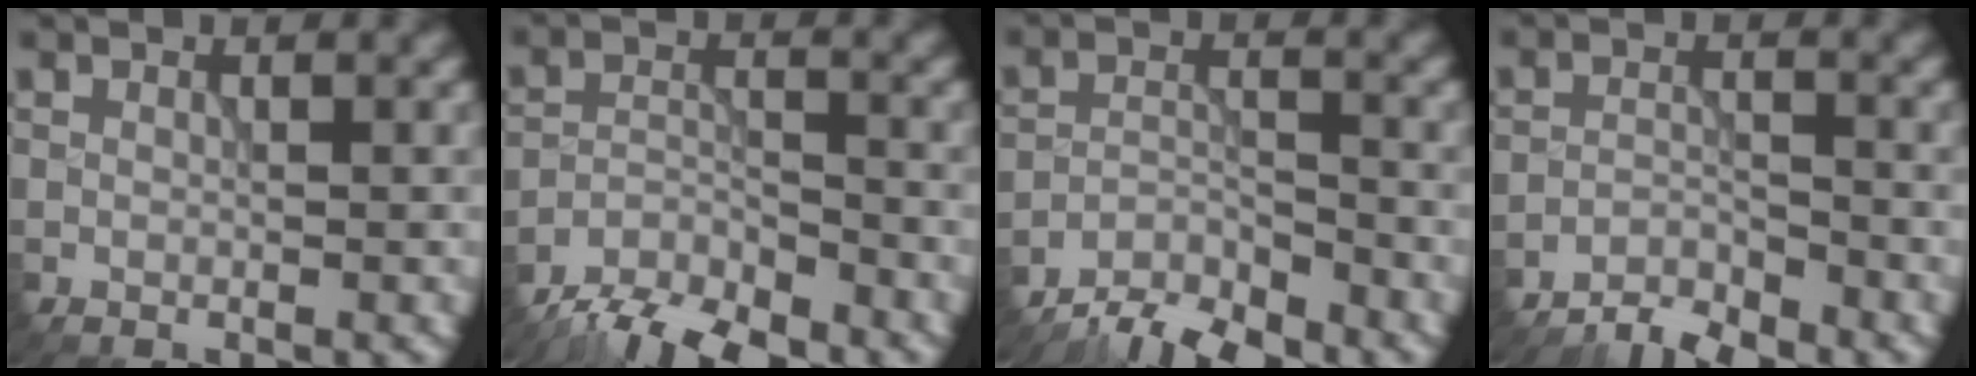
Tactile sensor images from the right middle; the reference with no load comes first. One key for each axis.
{"total": 7.9, "fx": -7.0, "fy": 2.1, "fz": 3.0, "tx": -0.042, "ty": -0.013, "tz": -0.124}
{"total": 5.9, "fx": -5.4, "fy": 1.4, "fz": 2.1, "tx": -0.032, "ty": -0.004, "tz": -0.101}
{"total": 3.3, "fx": -3.2, "fy": 0.5, "fz": 0.9, "tx": -0.013, "ty": 0.001, "tz": -0.066}